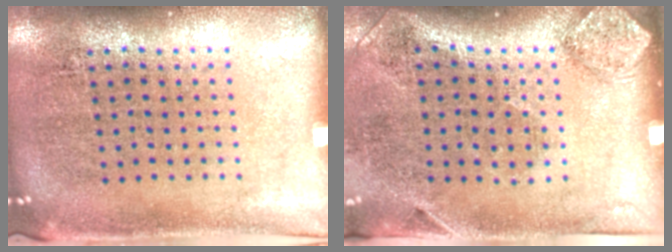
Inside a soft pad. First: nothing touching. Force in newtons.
{"total": 1.9, "press": 1.1, "slide": 1.6}